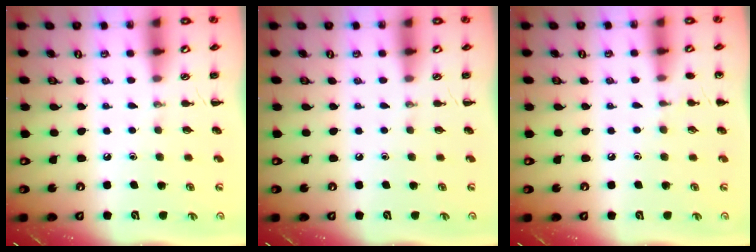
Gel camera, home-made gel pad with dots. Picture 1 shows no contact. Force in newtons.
{"total": 0.0}
{"total": 4.8, "press": 4.6, "slide": 1.4}